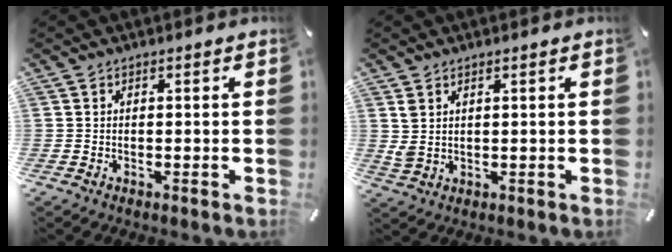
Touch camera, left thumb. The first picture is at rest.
{"total": 2.7, "force": [1.2, 1.8, 1.6], "torque": [-0.032, 0.002, 0.025]}